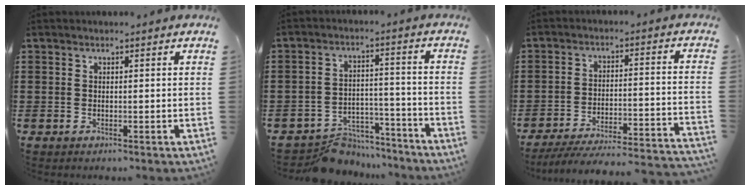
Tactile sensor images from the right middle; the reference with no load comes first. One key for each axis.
{"total": 6.6, "fx": -6.4, "fy": 1.4, "fz": 0.4, "tx": 0.001, "ty": 0.022, "tz": -0.126}
{"total": 5.7, "fx": -5.2, "fy": 0.1, "fz": 2.2, "tx": -0.048, "ty": -0.014, "tz": -0.107}